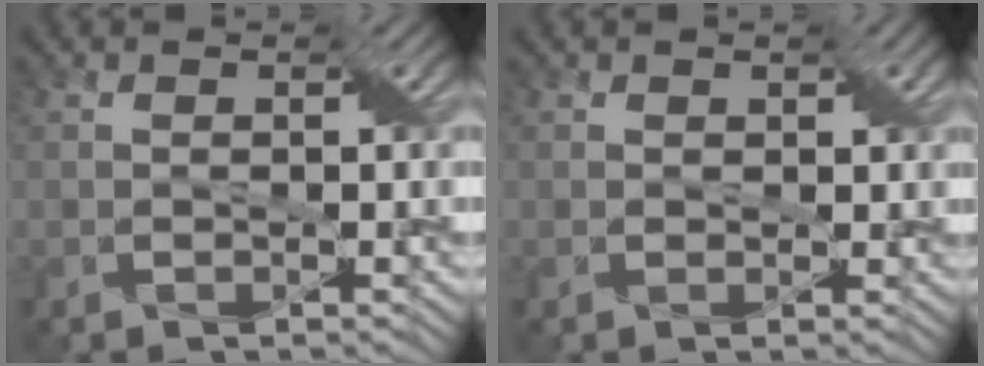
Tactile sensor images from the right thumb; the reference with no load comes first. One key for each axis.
{"total": 0.6, "fx": 0.5, "fy": 0.3, "fz": -0.1, "tx": 0.002, "ty": 0.003, "tz": 0.006}